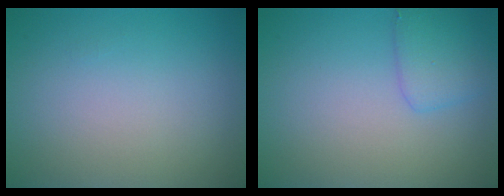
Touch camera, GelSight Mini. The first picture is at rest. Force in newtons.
{"total": 2.2, "press": 2.2, "slide": 0.1}